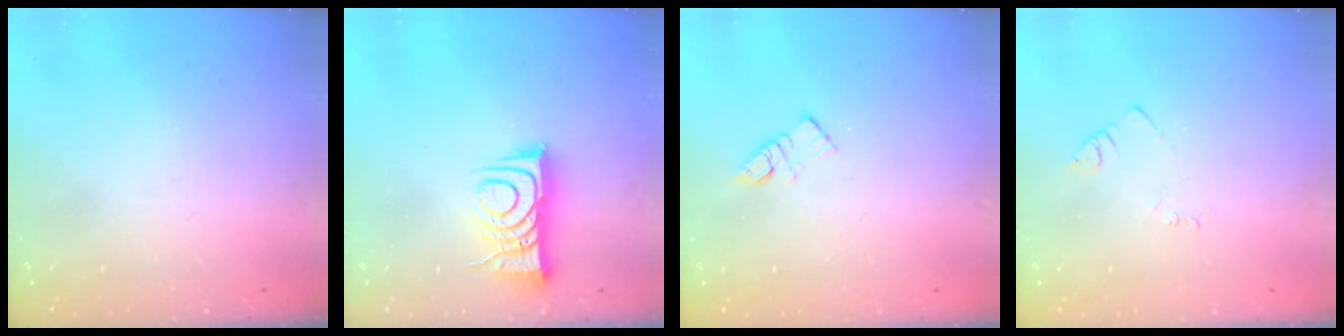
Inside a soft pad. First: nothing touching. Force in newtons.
{"total": 9.8, "press": 9.8, "slide": 1.2}
{"total": 5.7, "press": 5.7, "slide": 0.2}
{"total": 2.7, "press": 2.7, "slide": 0.4}